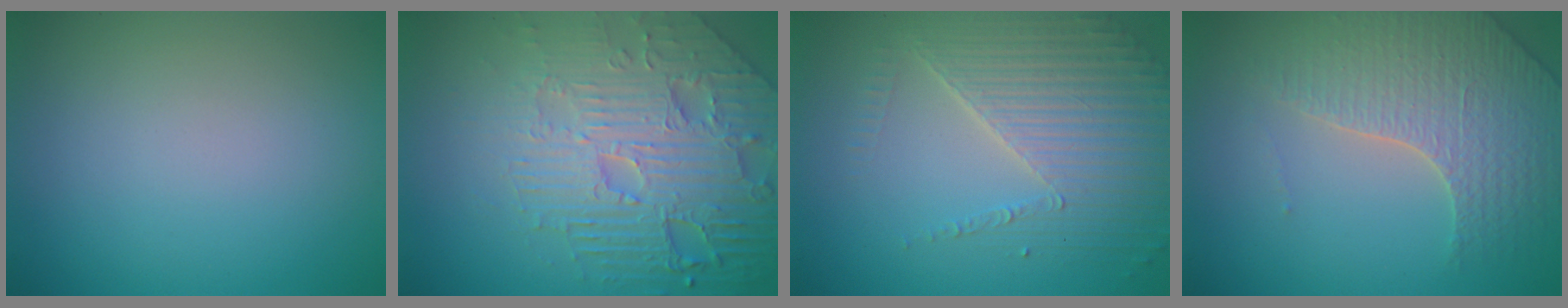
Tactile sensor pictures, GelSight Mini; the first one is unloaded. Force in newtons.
{"total": 8.7, "press": 6.1, "slide": 6.2}
{"total": 5.1, "press": 4.2, "slide": 2.9}
{"total": 3.8, "press": 3.7, "slide": 0.8}